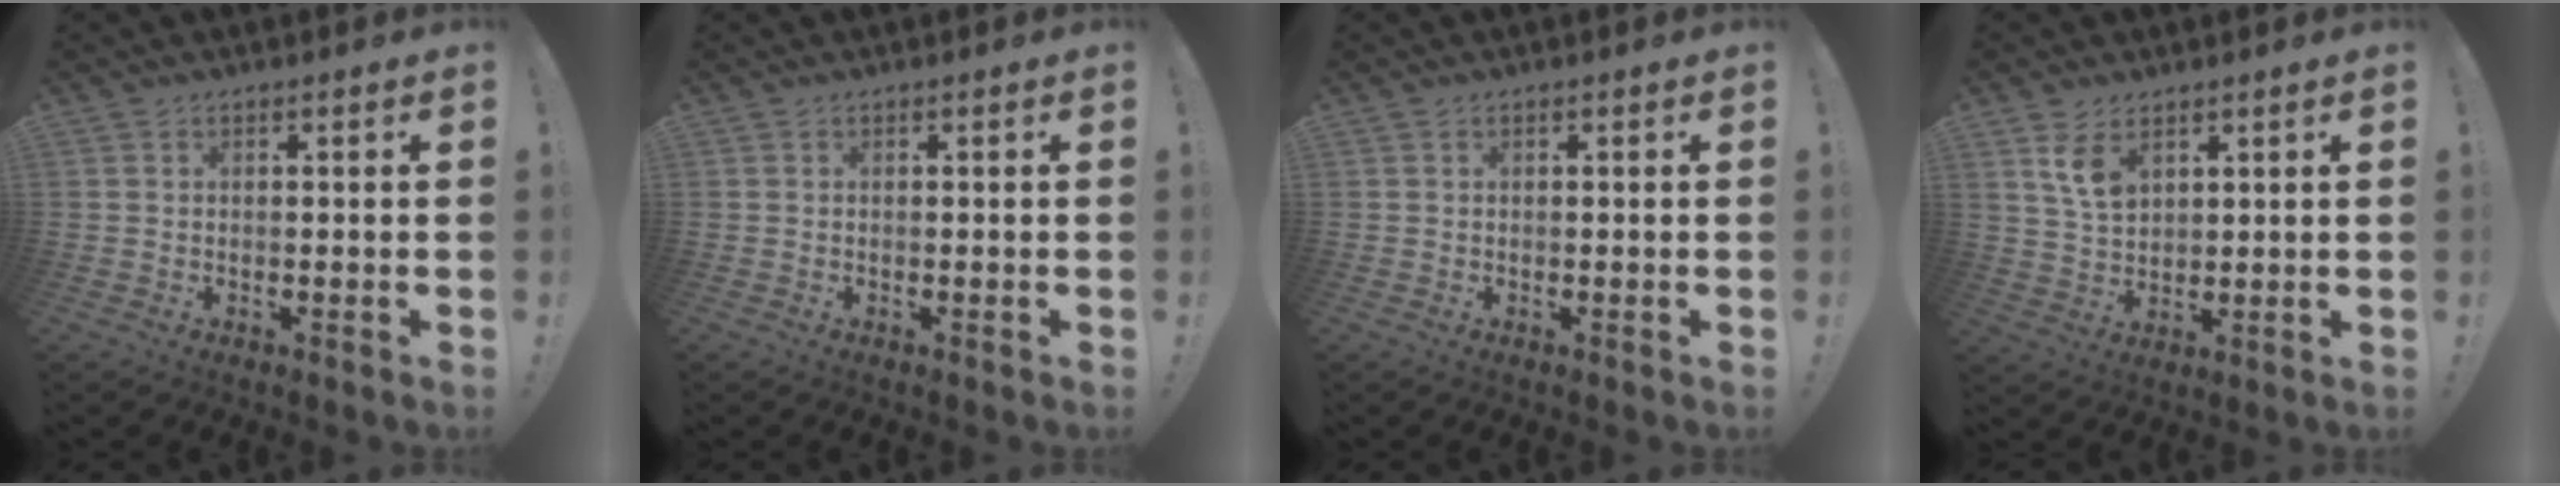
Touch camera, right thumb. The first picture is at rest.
{"total": 0.0}
{"total": 0.0}
{"total": 6.9, "force": [3.9, 3.9, 4.2], "torque": [-0.068, -0.018, 0.072]}